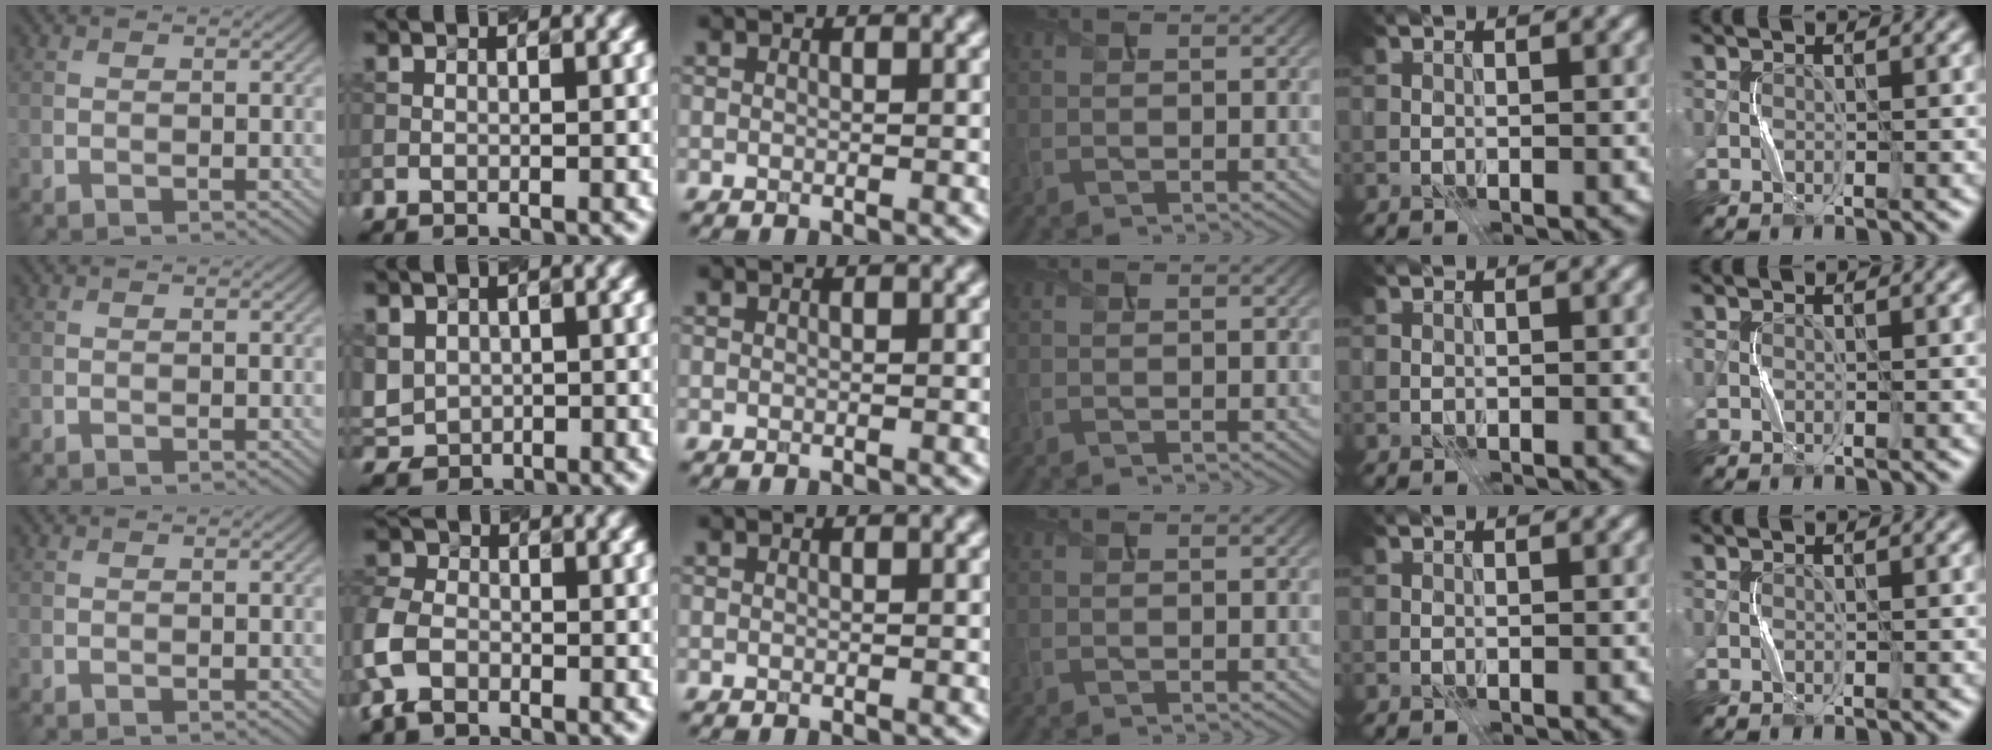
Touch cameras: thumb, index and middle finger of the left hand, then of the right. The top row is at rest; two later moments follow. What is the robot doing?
{"motion": "press", "object": "toy piano key"}